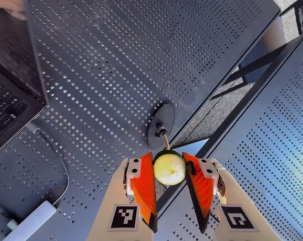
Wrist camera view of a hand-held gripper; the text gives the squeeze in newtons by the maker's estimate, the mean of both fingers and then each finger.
{"total": 8.0, "left": 7.7, "right": 8.3}